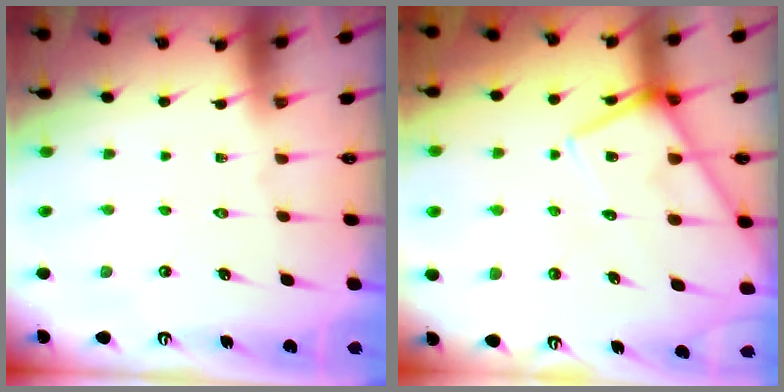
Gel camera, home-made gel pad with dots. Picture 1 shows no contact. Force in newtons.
{"total": 12.4, "press": 12.3, "slide": 1.2}